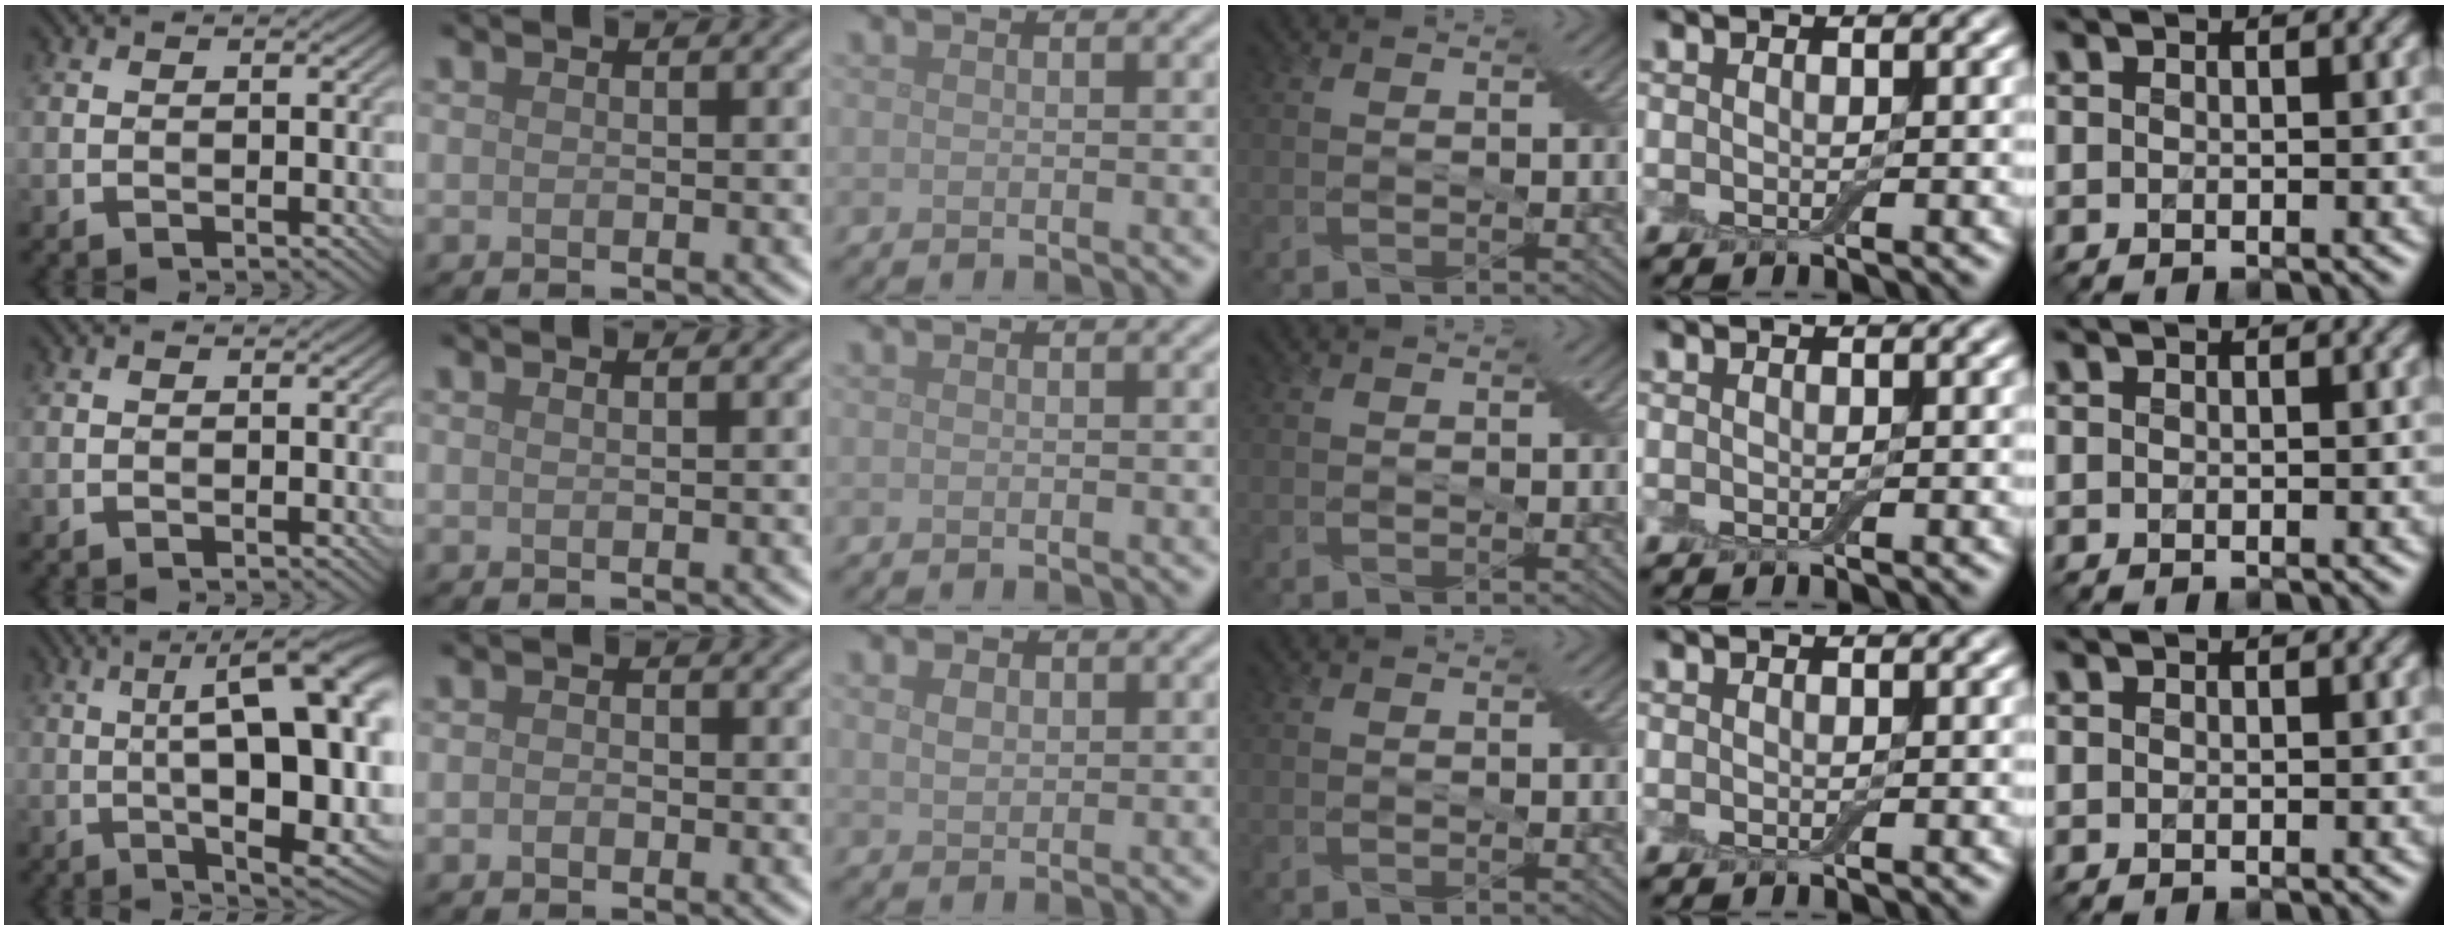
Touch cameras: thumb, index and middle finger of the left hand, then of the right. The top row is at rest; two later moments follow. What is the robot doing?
{"motion": "peel", "object": "adhesive wrap"}